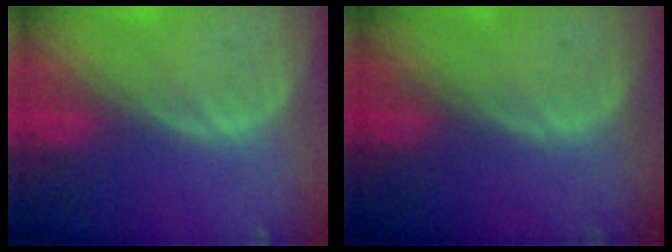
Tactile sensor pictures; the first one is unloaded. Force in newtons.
{"total": 0.0}